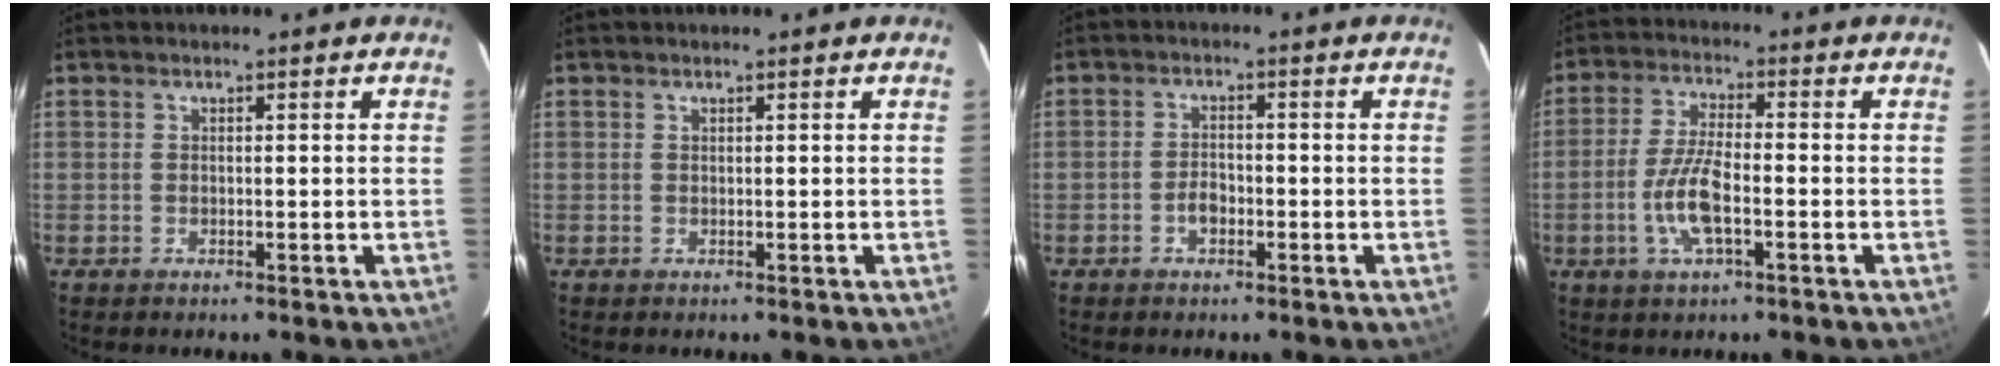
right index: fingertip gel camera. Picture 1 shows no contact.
{"total": 0.0}
{"total": 2.8, "force": [-1.3, 1.7, 1.7], "torque": [-0.034, 0.006, -0.025]}
{"total": 8.2, "force": [-2.6, 2.3, 7.5], "torque": [-0.158, 0.000, -0.053]}